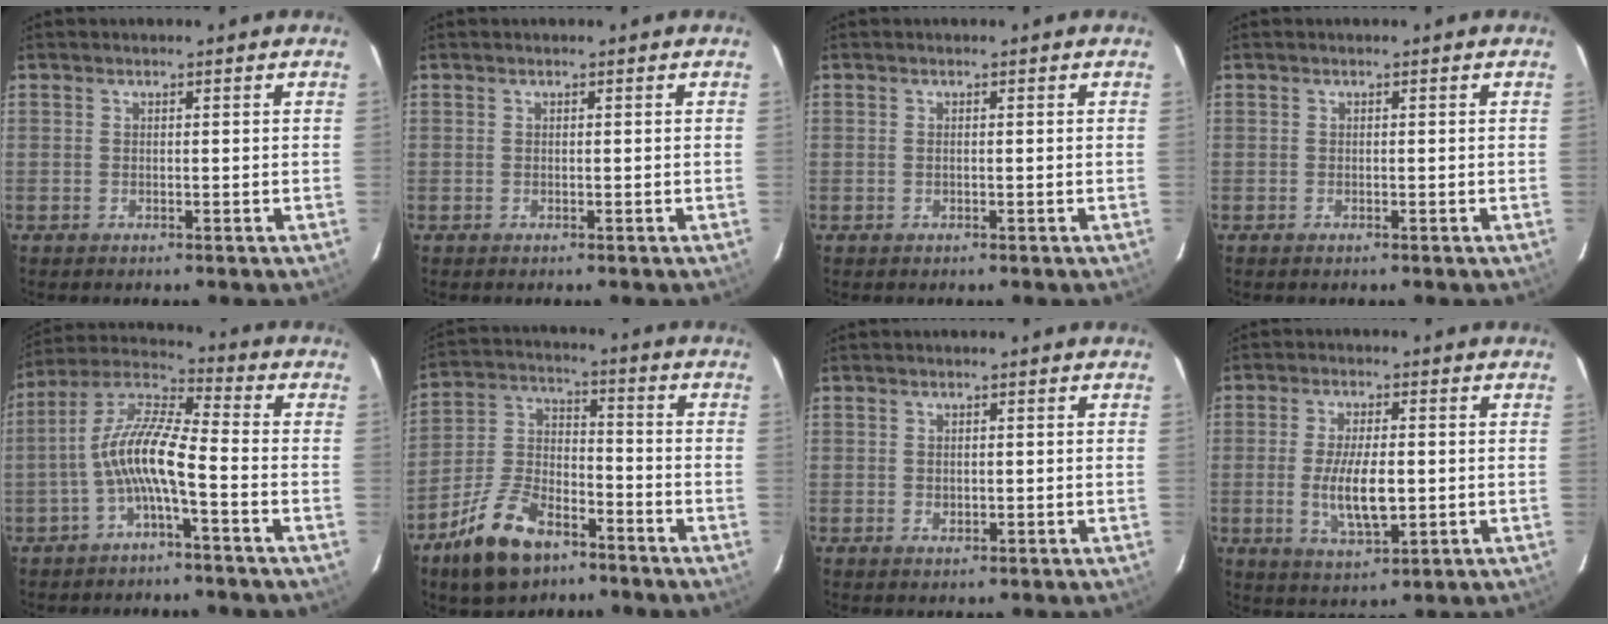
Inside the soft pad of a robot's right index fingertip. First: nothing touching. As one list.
[{"total": 0.0}, {"total": 0.0}, {"total": 0.0}, {"total": 9.9, "force": [-3.3, 1.7, 9.2], "torque": [-0.201, 0.016, -0.067]}, {"total": 14.2, "force": [-9.1, 7.2, 8.2], "torque": [-0.179, 0.012, -0.161]}, {"total": 1.3, "force": [-0.1, 1.1, 0.6], "torque": [-0.008, 0.000, 0.000]}, {"total": 8.9, "force": [-1.1, 3.3, 8.2], "torque": [-0.157, -0.011, -0.016]}]